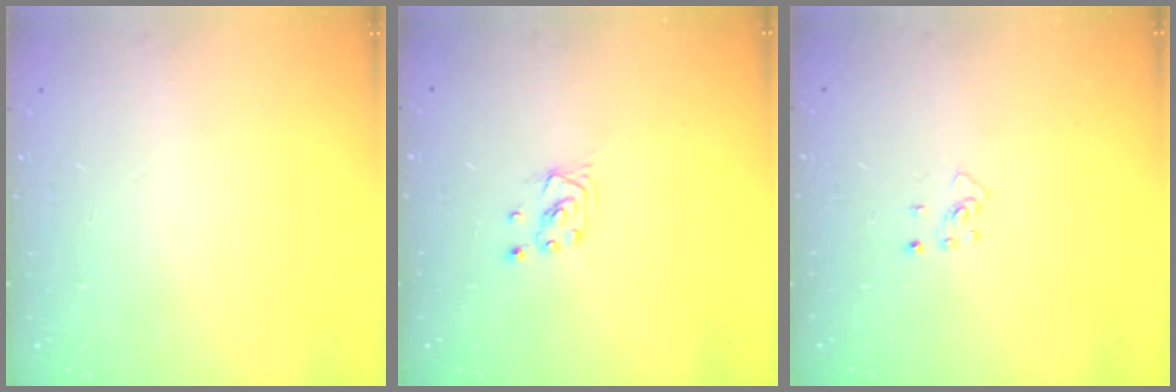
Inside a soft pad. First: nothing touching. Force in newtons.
{"total": 2.0, "press": 2.0, "slide": 0.1}
{"total": 2.7, "press": 2.6, "slide": 0.6}